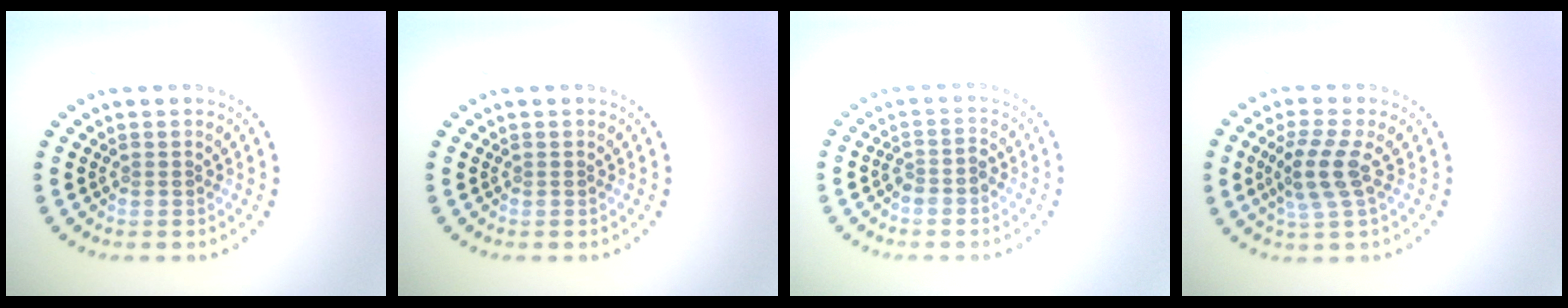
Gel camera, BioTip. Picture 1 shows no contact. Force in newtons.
{"total": 0.0}
{"total": 1.4, "press": 1.3, "slide": 0.7}
{"total": 3.4, "press": 2.9, "slide": 1.8}